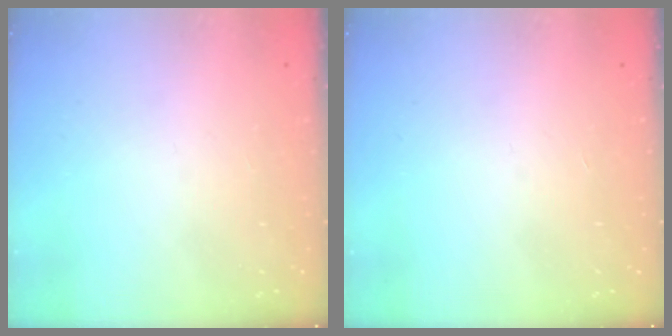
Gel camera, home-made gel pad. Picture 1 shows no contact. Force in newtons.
{"total": 0.0}